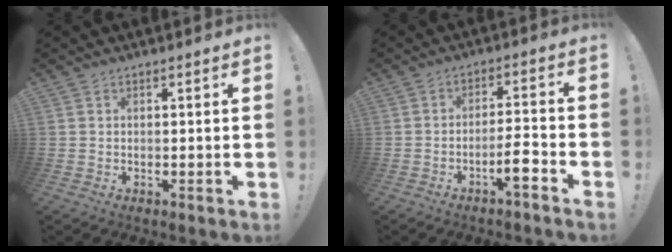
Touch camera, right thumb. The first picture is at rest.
{"total": 7.2, "force": [-4.2, 1.4, 5.7], "torque": [-0.081, 0.018, -0.071]}